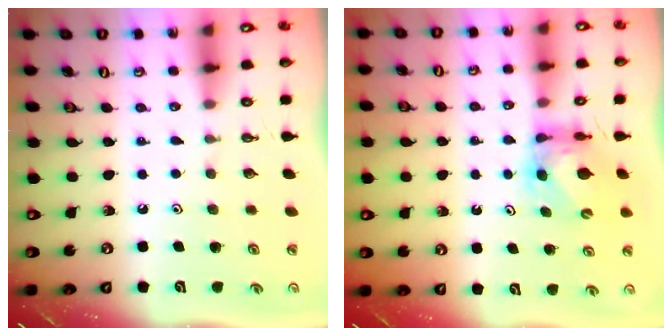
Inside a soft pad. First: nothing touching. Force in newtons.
{"total": 5.5, "press": 5.5, "slide": 0.7}